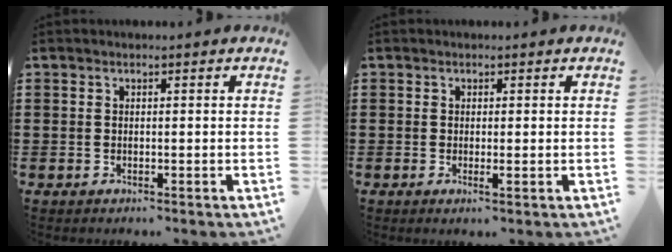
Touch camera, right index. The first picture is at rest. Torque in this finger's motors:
{"motor_torque": [0.07, -0.26, 0.00, 0.01]}